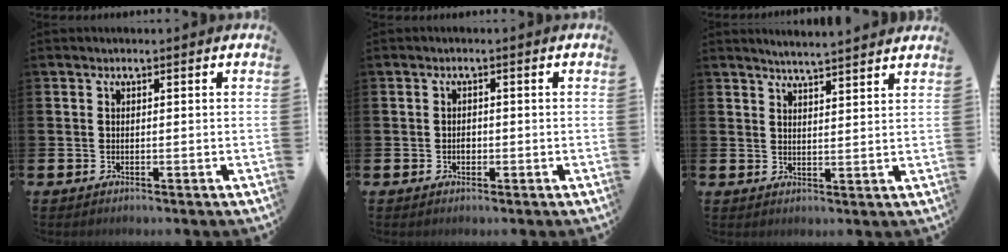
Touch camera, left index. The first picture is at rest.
{"total": 1.0, "force": [-0.2, 0.9, 0.6], "torque": [-0.007, 0.003, -0.006]}
{"total": 4.1, "force": [4.1, -0.7, 0.2], "torque": [-0.011, -0.023, 0.072]}